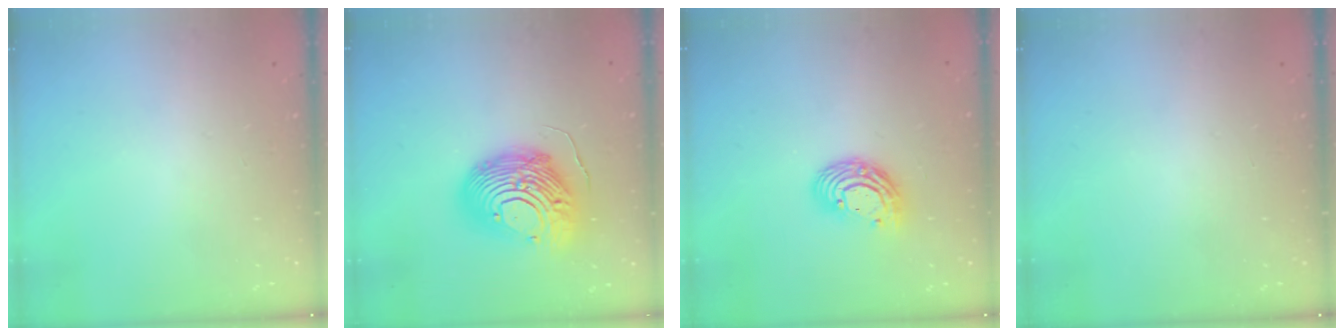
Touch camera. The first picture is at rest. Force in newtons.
{"total": 21.5, "press": 21.4, "slide": 2.2}
{"total": 10.8, "press": 10.8, "slide": 0.9}
{"total": 0.0}